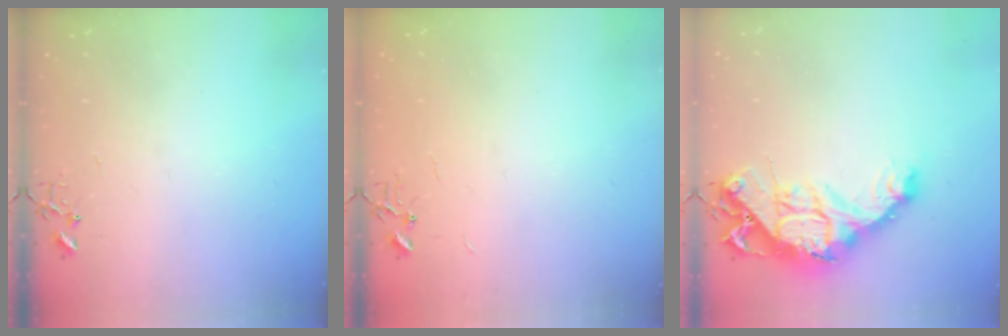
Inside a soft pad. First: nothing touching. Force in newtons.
{"total": 1.9, "press": 1.9, "slide": 0.3}
{"total": 16.6, "press": 16.6, "slide": 1.6}